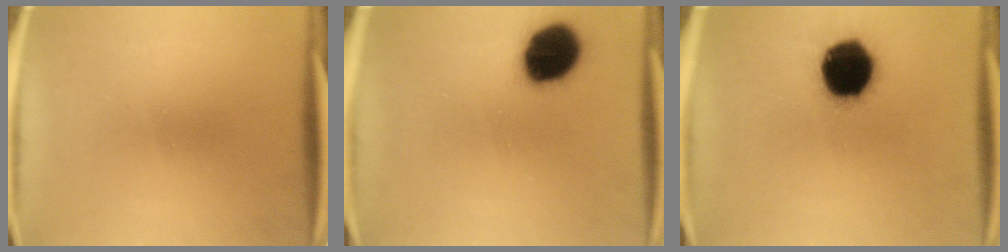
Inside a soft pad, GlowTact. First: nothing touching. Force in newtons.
{"total": 14.3}
{"total": 18.3}